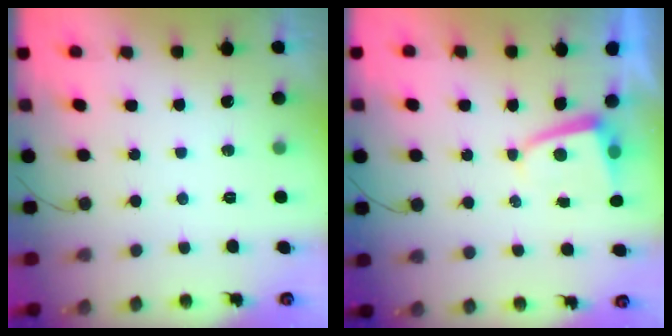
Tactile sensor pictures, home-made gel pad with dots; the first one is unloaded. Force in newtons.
{"total": 2.0, "press": 2.0, "slide": 0.3}